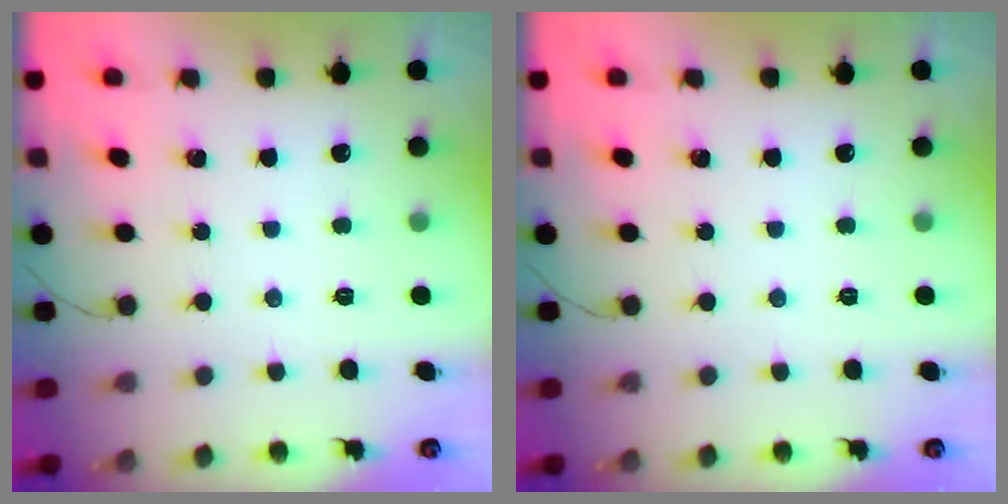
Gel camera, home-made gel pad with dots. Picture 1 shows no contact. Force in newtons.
{"total": 0.0}